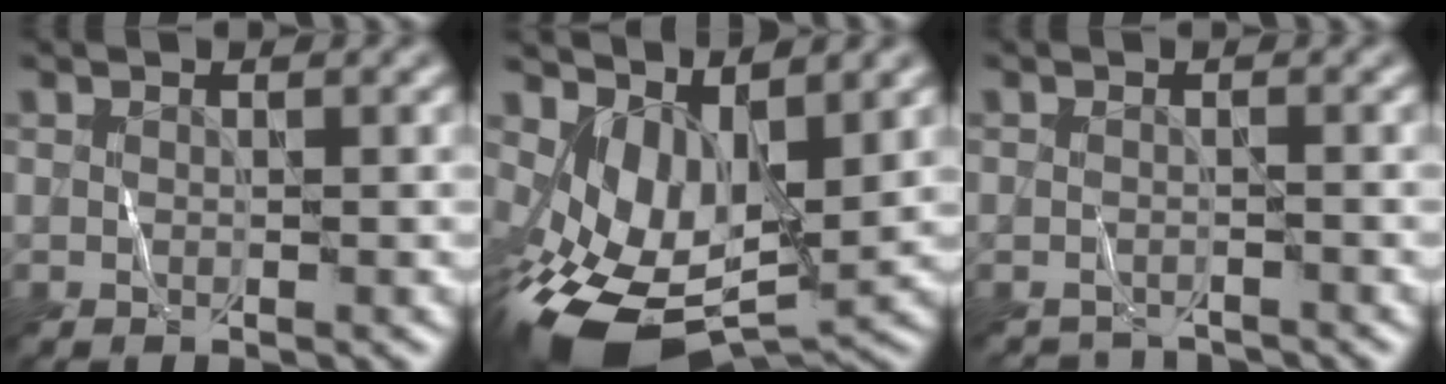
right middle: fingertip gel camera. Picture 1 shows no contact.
{"total": 10.0, "force": [-0.8, 6.0, 8.0], "torque": [-0.162, -0.028, -0.003]}
{"total": 2.1, "force": [-2.1, 0.1, 0.0], "torque": [-0.001, -0.009, -0.036]}